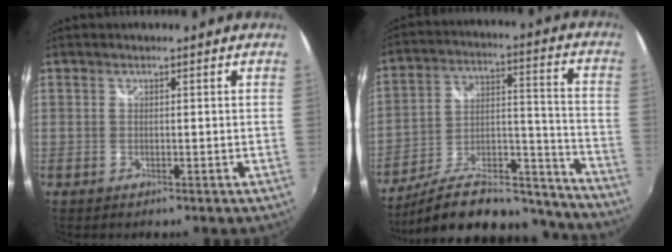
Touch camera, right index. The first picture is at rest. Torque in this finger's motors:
{"motor_torque": [-0.74, -0.59, -0.08, -0.19]}